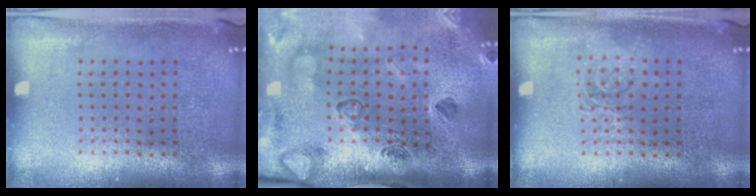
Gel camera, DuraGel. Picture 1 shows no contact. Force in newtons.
{"total": 2.8, "press": 2.3, "slide": 1.6}
{"total": 2.0, "press": 2.0, "slide": 0.3}